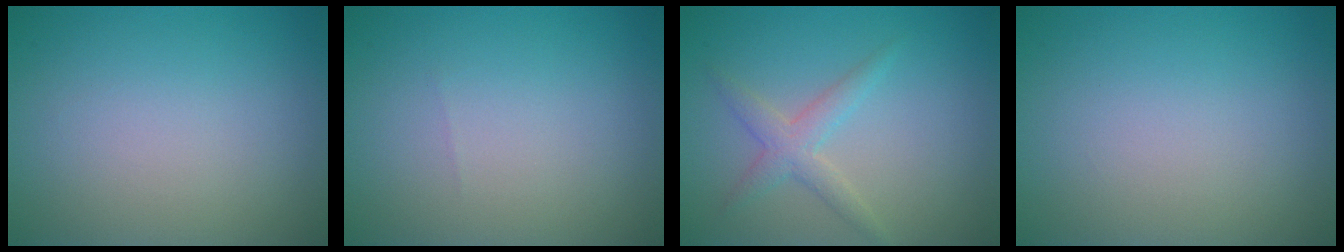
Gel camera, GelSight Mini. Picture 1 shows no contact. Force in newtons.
{"total": 0.0}
{"total": 2.3, "press": 2.3, "slide": 0.0}
{"total": 0.0}